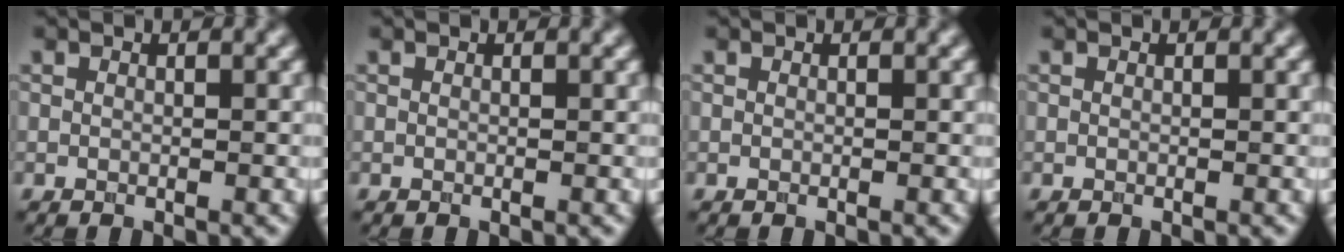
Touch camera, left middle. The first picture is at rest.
{"total": 0.0}
{"total": 0.0}
{"total": 0.0}